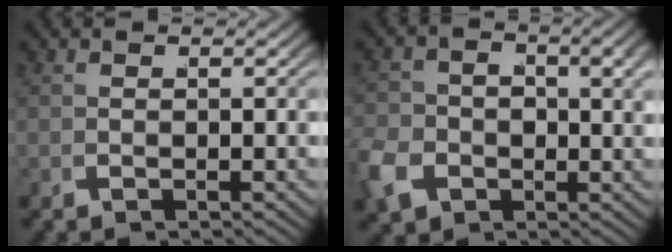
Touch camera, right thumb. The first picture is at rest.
{"total": 5.0, "force": [-1.3, 4.0, 2.7], "torque": [-0.059, -0.022, -0.009]}